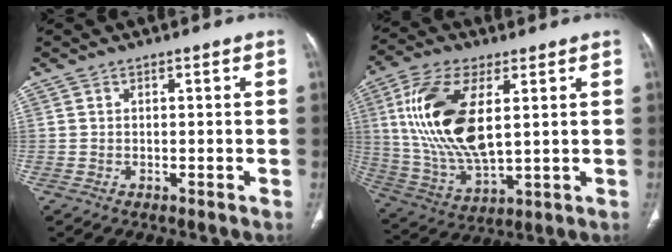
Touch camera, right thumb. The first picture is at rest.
{"total": 18.9, "force": [4.1, 8.7, 16.2], "torque": [-0.332, -0.016, 0.086]}